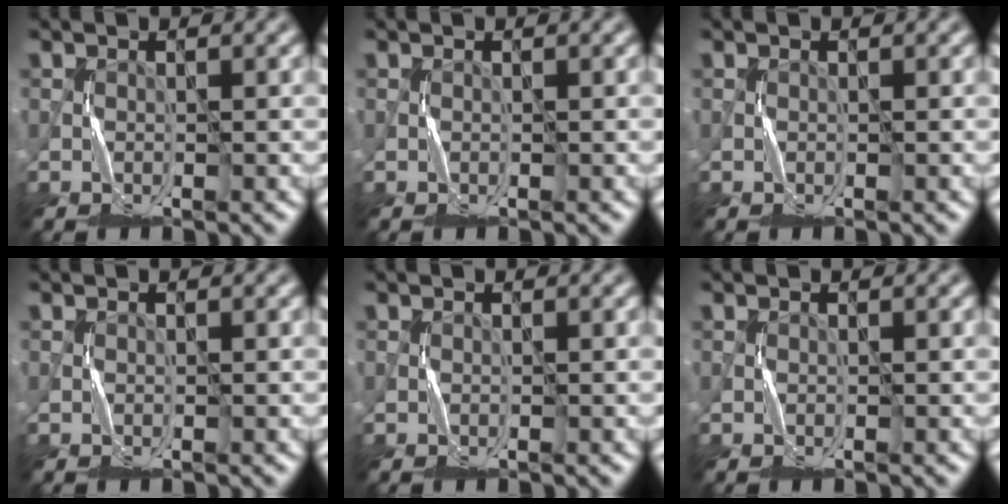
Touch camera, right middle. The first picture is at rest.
{"total": 0.0}
{"total": 0.0}
{"total": 0.0}
{"total": 0.0}
{"total": 0.0}